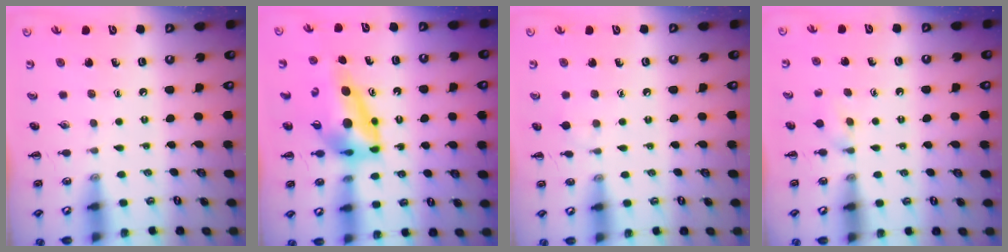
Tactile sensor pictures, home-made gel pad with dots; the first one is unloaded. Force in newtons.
{"total": 11.6, "press": 10.9, "slide": 3.9}
{"total": 3.9, "press": 3.7, "slide": 1.4}
{"total": 3.9, "press": 3.7, "slide": 1.4}